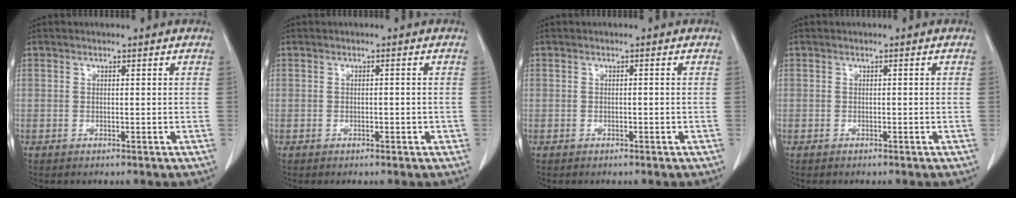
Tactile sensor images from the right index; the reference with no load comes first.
{"total": 1.3, "force": [-0.4, 0.6, 1.0], "torque": [-0.015, 0.001, -0.006]}
{"total": 0.6, "force": [-0.3, 0.1, 0.5], "torque": [-0.009, 0.000, -0.003]}
{"total": 0.0}